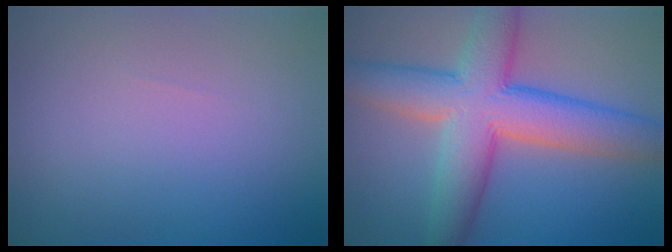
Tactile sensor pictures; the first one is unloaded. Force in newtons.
{"total": 9.9, "press": 9.9, "slide": 0.3}